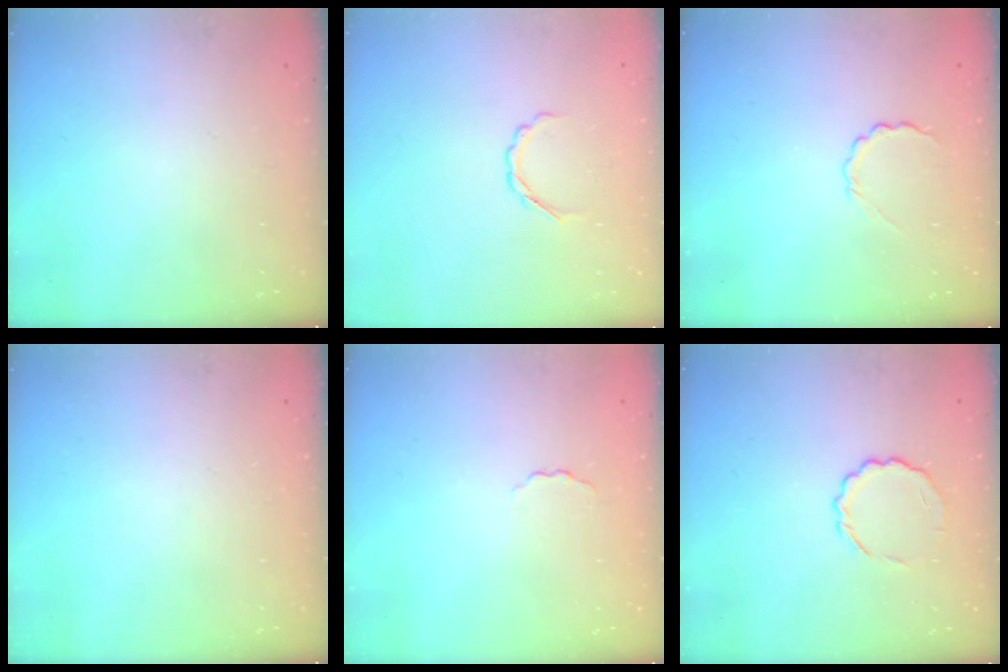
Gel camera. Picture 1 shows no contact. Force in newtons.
{"total": 3.2, "press": 3.1, "slide": 0.8}
{"total": 3.8, "press": 3.6, "slide": 1.1}
{"total": 0.0}
{"total": 1.2, "press": 1.2, "slide": 0.3}
{"total": 6.2, "press": 6.0, "slide": 1.5}